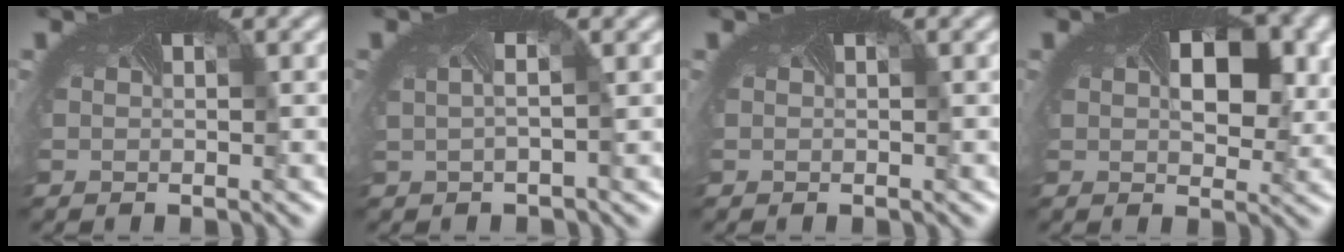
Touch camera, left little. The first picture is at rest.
{"total": 0.9, "force": [0.2, 0.6, 0.7], "torque": [-0.008, 0.016, 0.006]}
{"total": 0.0}
{"total": 5.3, "force": [1.1, 3.1, 4.1], "torque": [-0.069, 0.000, 0.017]}